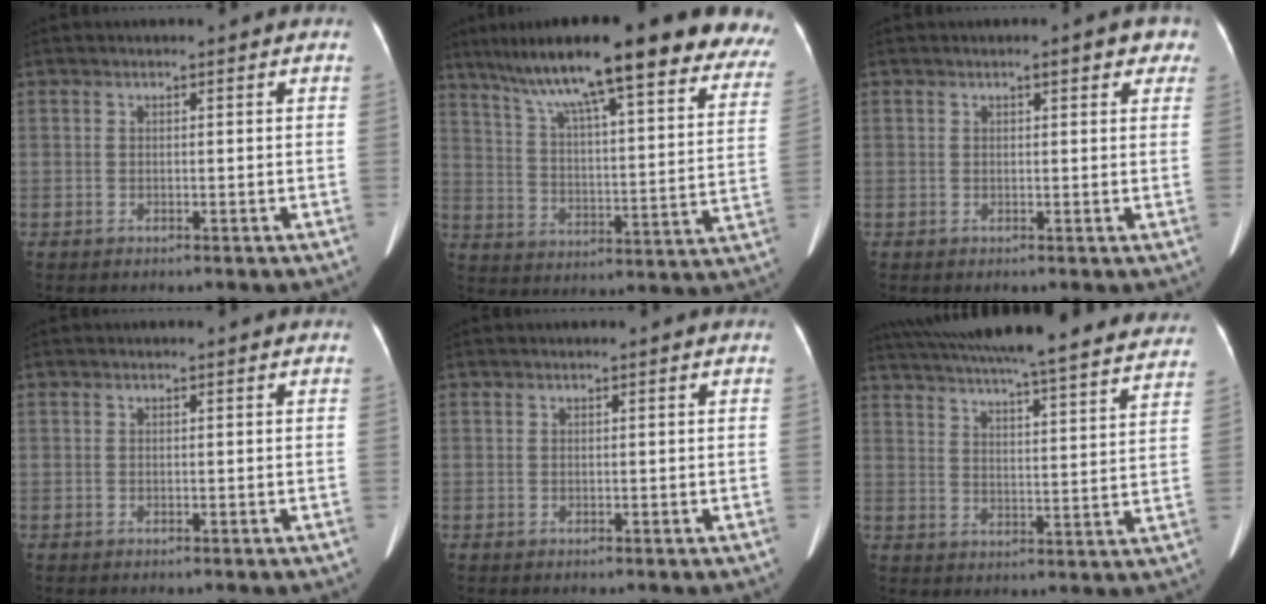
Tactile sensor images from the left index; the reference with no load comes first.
{"total": 30.3, "force": [24.0, 4.2, 18.1], "torque": [-0.236, -0.004, 0.316]}
{"total": 3.5, "force": [2.1, 1.4, 2.5], "torque": [-0.015, 0.013, 0.018]}
{"total": 0.0}
{"total": 0.0}
{"total": 34.3, "force": [30.9, 3.6, 14.5], "torque": [-0.248, -0.043, 0.388]}